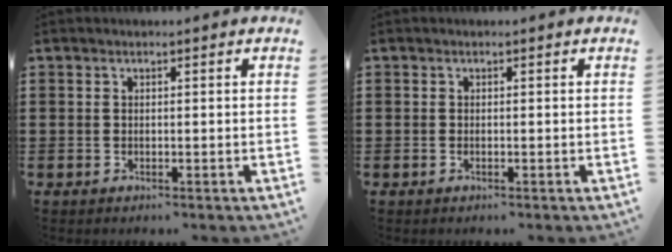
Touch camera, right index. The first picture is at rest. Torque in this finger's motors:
{"motor_torque": [0.00, 2.14, -0.01, -0.01]}